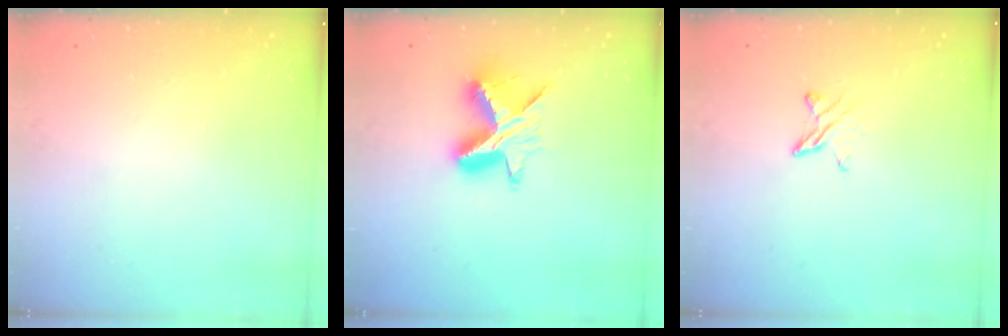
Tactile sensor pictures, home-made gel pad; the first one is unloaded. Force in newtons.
{"total": 9.8, "press": 9.8, "slide": 0.7}
{"total": 5.1, "press": 5.1, "slide": 0.6}